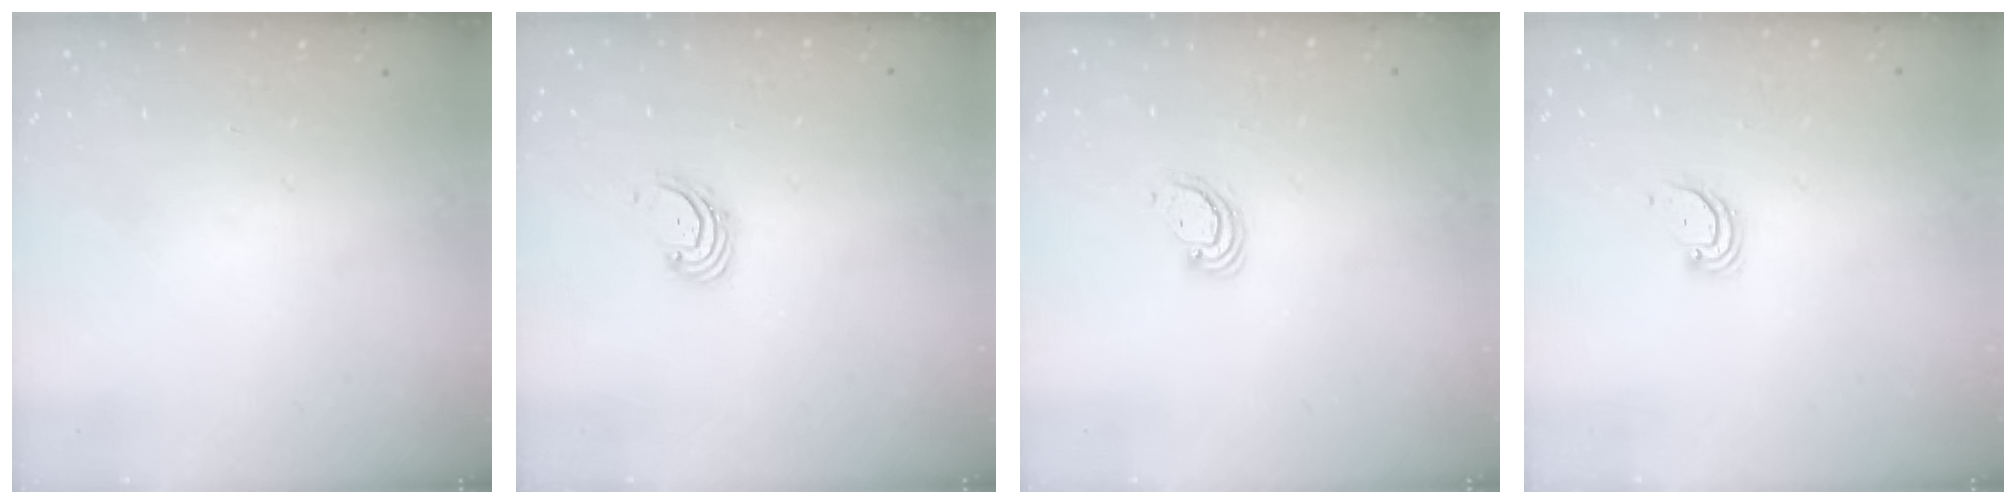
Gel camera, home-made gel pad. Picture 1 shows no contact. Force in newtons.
{"total": 2.0, "press": 1.9, "slide": 0.6}
{"total": 2.9, "press": 2.9, "slide": 0.3}
{"total": 2.3, "press": 2.3, "slide": 0.2}